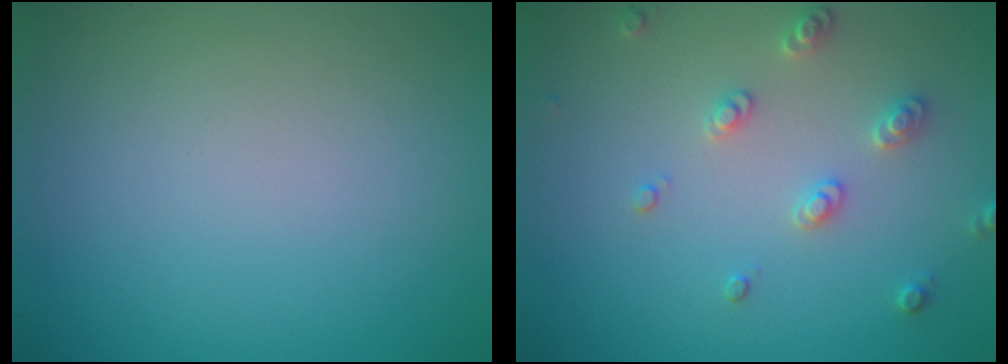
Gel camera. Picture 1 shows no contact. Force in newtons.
{"total": 2.5, "press": 2.4, "slide": 0.7}